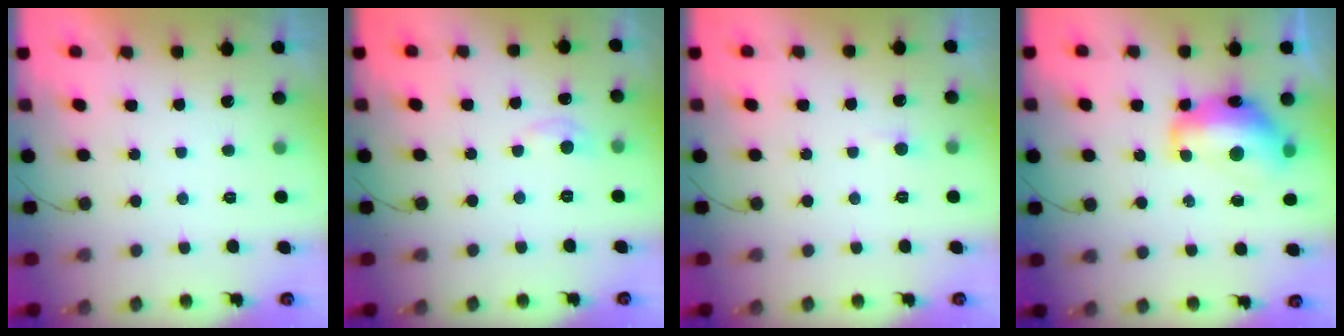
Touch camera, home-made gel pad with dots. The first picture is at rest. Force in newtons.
{"total": 4.5, "press": 4.4, "slide": 0.6}
{"total": 2.0, "press": 2.0, "slide": 0.2}
{"total": 14.0, "press": 13.8, "slide": 1.8}